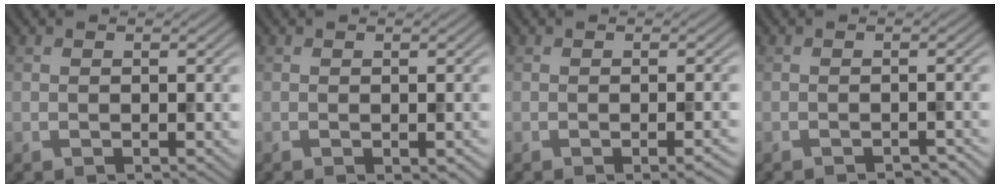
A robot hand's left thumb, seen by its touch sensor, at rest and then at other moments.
{"total": 1.7, "force": [-0.8, 0.4, 1.4], "torque": [-0.020, -0.003, -0.008]}
{"total": 2.9, "force": [-1.1, 0.8, 2.5], "torque": [-0.029, 0.004, -0.018]}
{"total": 1.8, "force": [-1.7, 0.3, 0.6], "torque": [-0.001, 0.002, -0.026]}